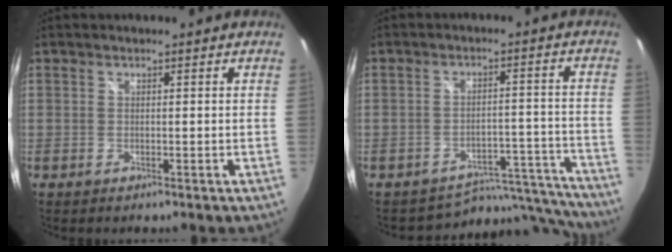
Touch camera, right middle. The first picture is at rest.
{"total": 13.4, "force": [-13.1, 3.1, 0.2], "torque": [0.007, 0.042, -0.173]}